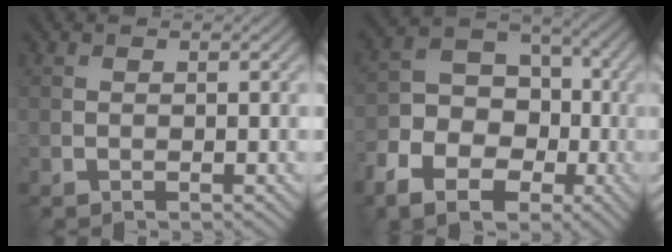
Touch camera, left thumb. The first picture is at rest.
{"total": 11.2, "force": [-5.2, 7.8, 6.0], "torque": [-0.116, -0.028, -0.109]}